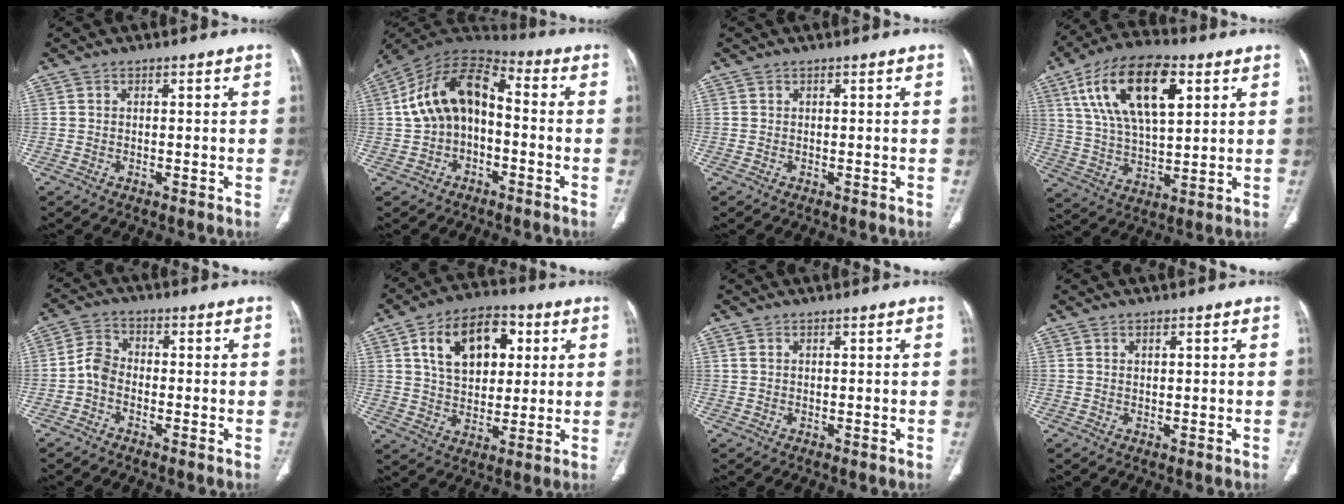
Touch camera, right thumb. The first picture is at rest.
{"total": 14.3, "force": [-0.5, 9.2, 10.9], "torque": [-0.182, 0.052, -0.021]}
{"total": 0.0}
{"total": 19.3, "force": [7.7, 9.0, 15.3], "torque": [-0.259, -0.010, 0.138]}
{"total": 4.2, "force": [-1.5, 2.9, 2.7], "torque": [-0.048, 0.018, -0.041]}
{"total": 15.1, "force": [4.9, 9.8, 10.5], "torque": [-0.134, 0.000, 0.081]}
{"total": 1.0, "force": [0.6, 0.4, 0.6], "torque": [-0.017, 0.010, 0.019]}
{"total": 0.7, "force": [0.4, 0.3, 0.5], "torque": [-0.009, -0.002, 0.007]}